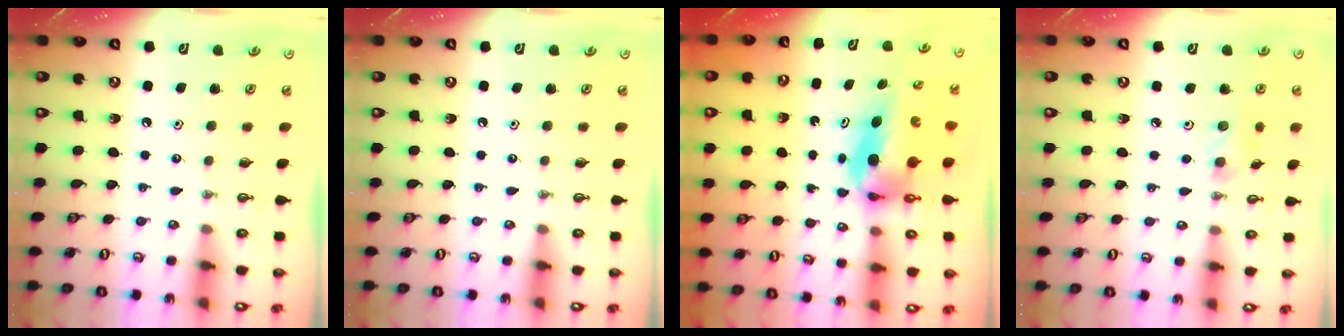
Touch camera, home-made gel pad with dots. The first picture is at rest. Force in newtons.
{"total": 0.0}
{"total": 6.6, "press": 6.2, "slide": 2.3}
{"total": 5.4, "press": 5.2, "slide": 1.6}